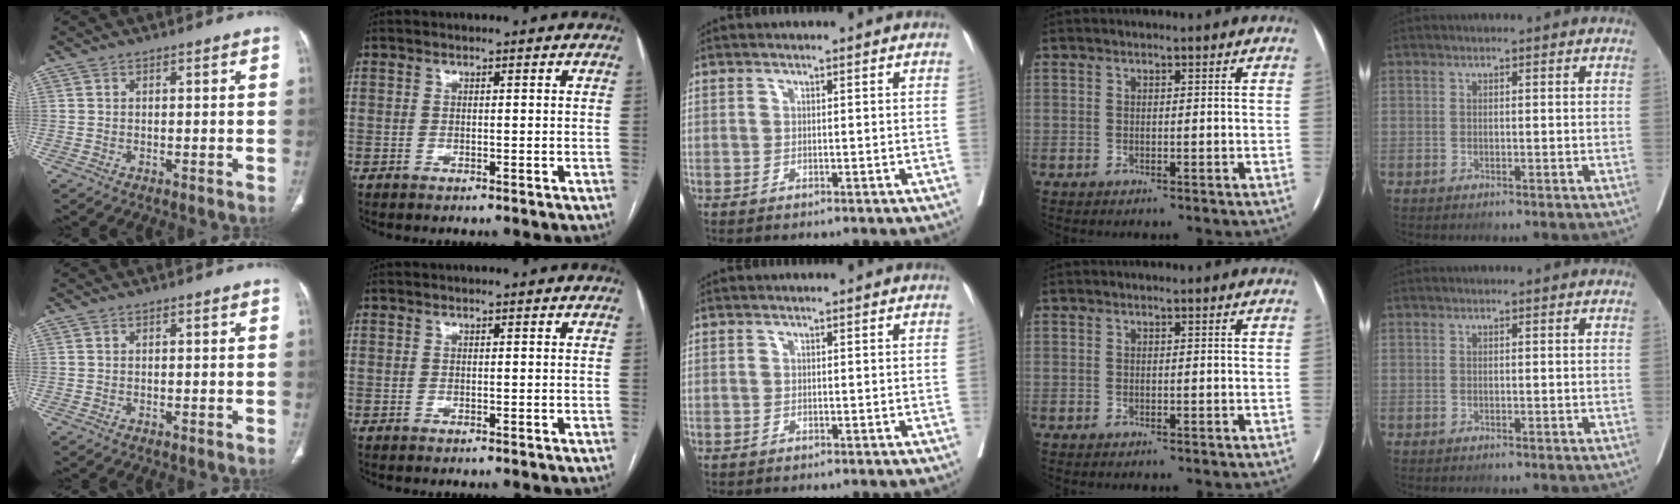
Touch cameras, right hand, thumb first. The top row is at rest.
{}